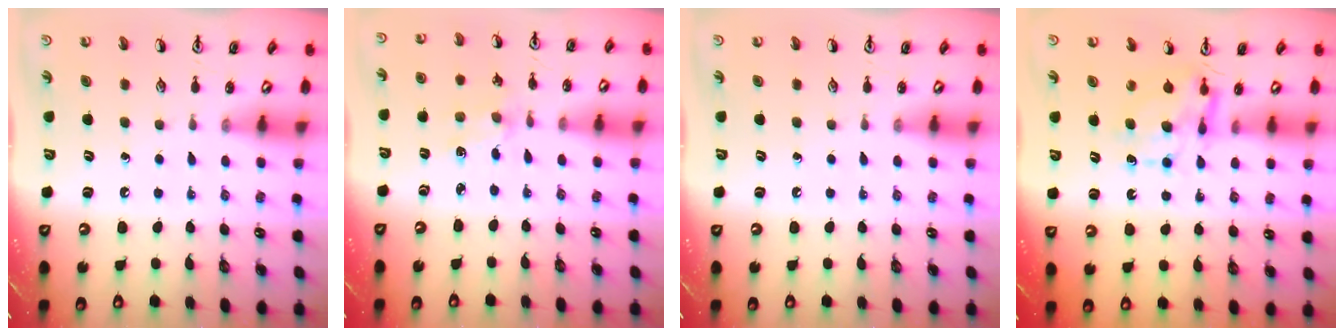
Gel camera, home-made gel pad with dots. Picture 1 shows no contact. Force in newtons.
{"total": 1.8, "press": 1.8, "slide": 0.4}
{"total": 0.0}
{"total": 7.2, "press": 7.2, "slide": 0.1}